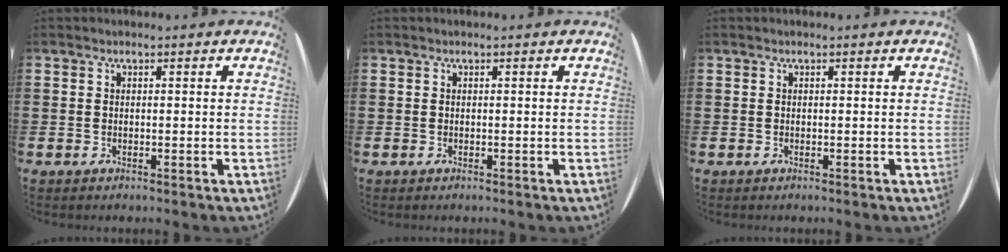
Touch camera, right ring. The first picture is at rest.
{"total": 0.0}
{"total": 0.0}